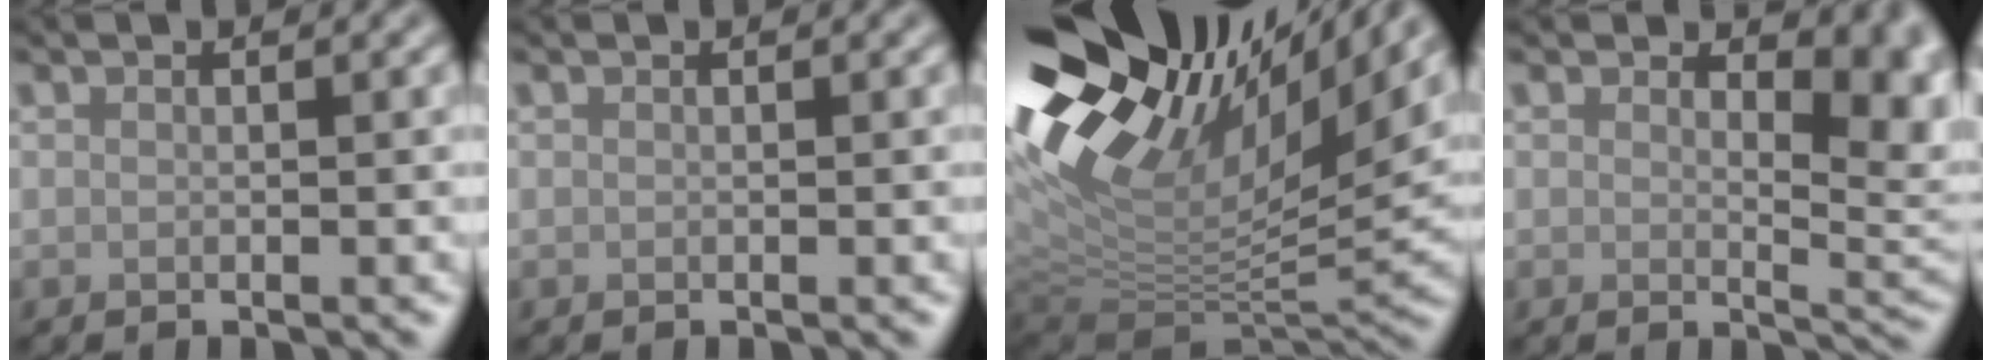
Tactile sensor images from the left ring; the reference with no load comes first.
{"total": 0.0}
{"total": 16.0, "force": [7.4, 7.5, 12.1], "torque": [-0.243, 0.023, 0.148]}
{"total": 4.6, "force": [1.8, 2.1, 3.6], "torque": [-0.040, -0.011, 0.024]}